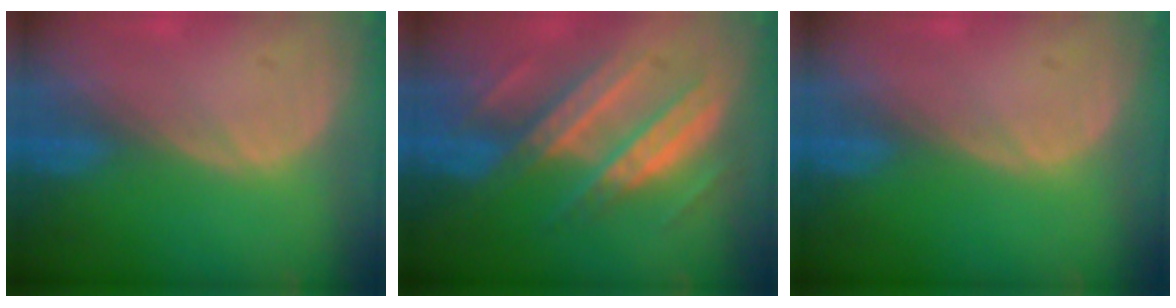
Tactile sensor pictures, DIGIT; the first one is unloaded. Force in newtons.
{"total": 9.3, "press": 9.2, "slide": 0.8}
{"total": 0.0}